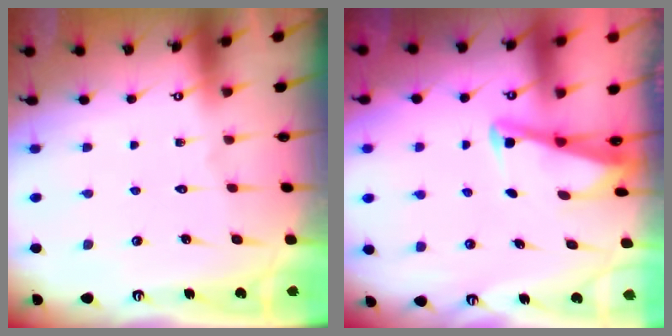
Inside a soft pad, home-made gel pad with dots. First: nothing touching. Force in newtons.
{"total": 2.8, "press": 2.8, "slide": 0.3}